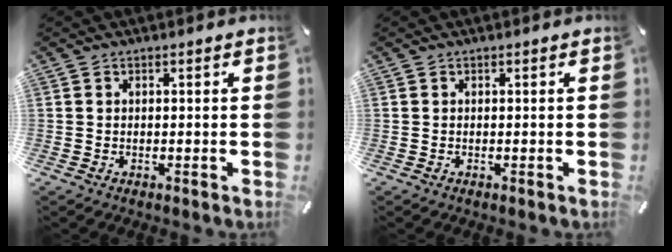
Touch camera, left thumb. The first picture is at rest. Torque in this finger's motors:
{"motor_torque": [-0.07, 0.12, -0.01, -0.03, 0.00]}